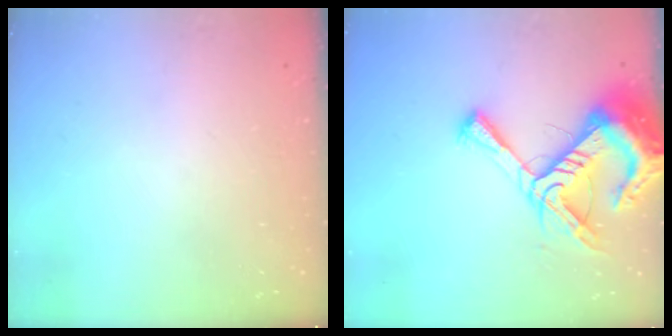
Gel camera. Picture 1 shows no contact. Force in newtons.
{"total": 17.4, "press": 17.3, "slide": 1.8}